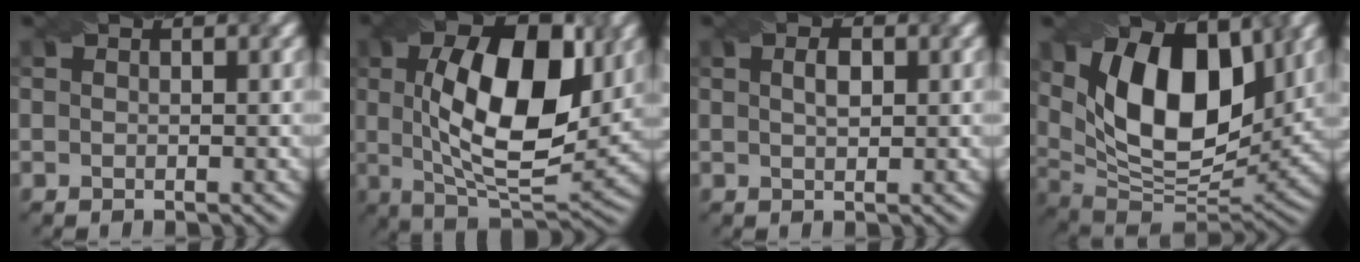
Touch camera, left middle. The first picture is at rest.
{"total": 11.7, "force": [2.0, 5.3, 10.2], "torque": [-0.154, 0.009, 0.029]}
{"total": 1.3, "force": [0.1, 0.6, 1.1], "torque": [-0.021, 0.005, 0.007]}
{"total": 13.4, "force": [4.0, 7.0, 10.6], "torque": [-0.166, 0.005, 0.067]}